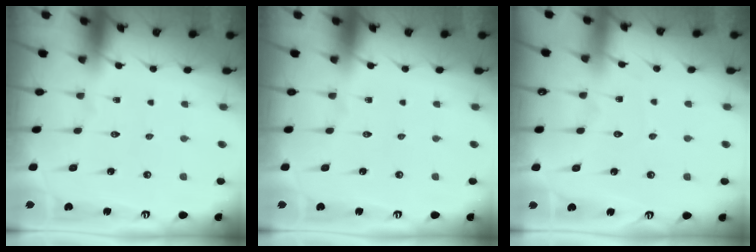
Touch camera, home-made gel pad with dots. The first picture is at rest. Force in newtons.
{"total": 0.0}
{"total": 2.9, "press": 2.8, "slide": 0.4}